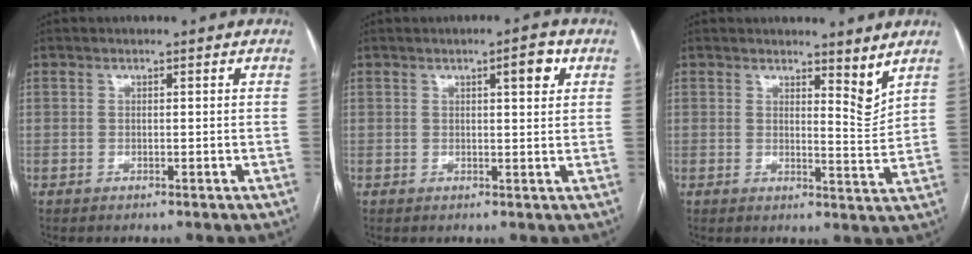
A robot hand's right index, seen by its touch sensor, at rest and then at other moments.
{"total": 3.6, "force": [1.5, 0.7, 3.2], "torque": [-0.045, 0.002, 0.021]}
{"total": 4.0, "force": [3.2, 0.7, 2.2], "torque": [-0.030, -0.026, 0.046]}